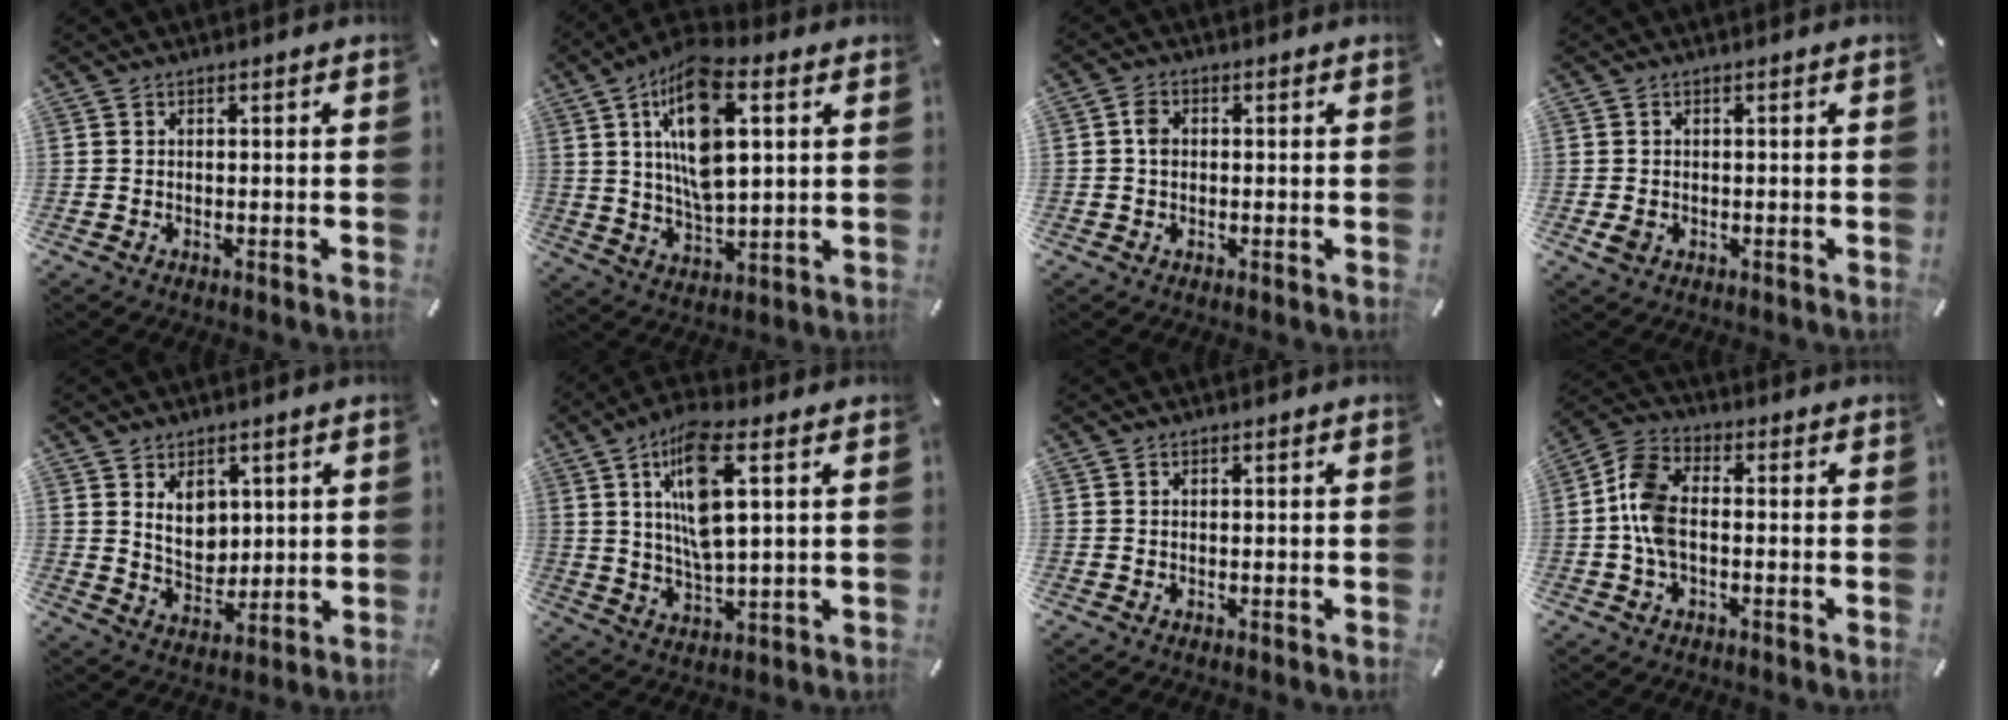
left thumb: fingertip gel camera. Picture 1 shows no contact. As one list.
[{"total": 16.4, "force": [5.7, 7.4, 13.5], "torque": [-0.261, -0.009, 0.095]}, {"total": 2.6, "force": [0.0, 1.9, 1.7], "torque": [-0.034, 0.007, 0.000]}, {"total": 1.7, "force": [-0.4, 1.4, 0.9], "torque": [-0.024, -0.001, -0.008]}, {"total": 9.0, "force": [3.1, 7.0, 4.7], "torque": [-0.075, -0.012, 0.056]}, {"total": 13.2, "force": [4.6, 4.3, 11.6], "torque": [-0.230, -0.006, 0.076]}, {"total": 0.0}, {"total": 8.3, "force": [-1.4, 5.1, 6.4], "torque": [-0.141, 0.006, -0.025]}]